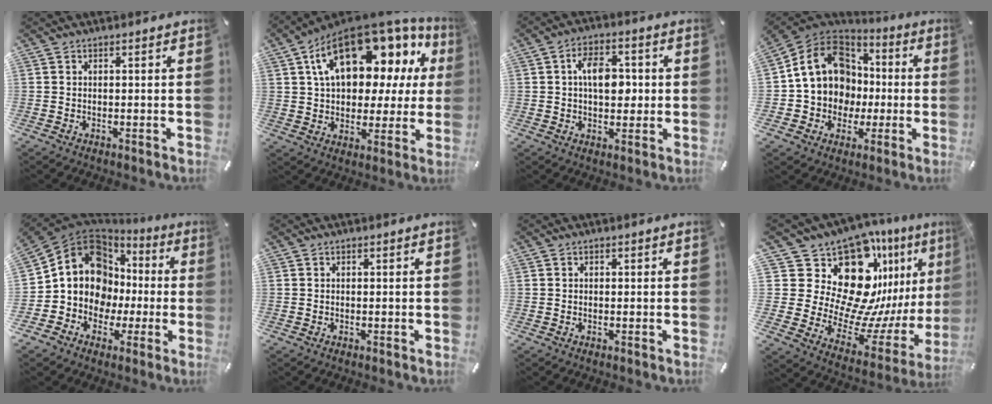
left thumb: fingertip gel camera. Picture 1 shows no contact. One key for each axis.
{"total": 18.7, "fx": 9.2, "fy": 10.7, "fz": 12.2, "tx": -0.202, "ty": -0.056, "tz": 0.158}
{"total": 8.4, "fx": 0.7, "fy": 5.3, "fz": 6.4, "tx": -0.097, "ty": 0.009, "tz": 0.011}
{"total": 16.7, "fx": 1.1, "fy": 14.9, "fz": 7.5, "tx": -0.150, "ty": 0.005, "tz": 0.031}
{"total": 13.8, "fx": 0.6, "fy": 12.6, "fz": 5.6, "tx": -0.118, "ty": -0.014, "tz": 0.014}
{"total": 0.0}
{"total": 0.0}
{"total": 23.2, "fx": 13.3, "fy": 13.3, "fz": 13.5, "tx": -0.218, "ty": -0.158, "tz": 0.261}